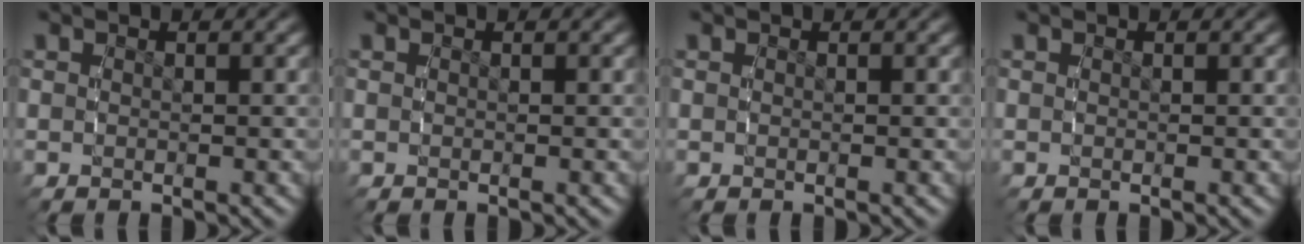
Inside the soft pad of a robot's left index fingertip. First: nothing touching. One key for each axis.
{"total": 0.0}
{"total": 0.0}
{"total": 0.0}